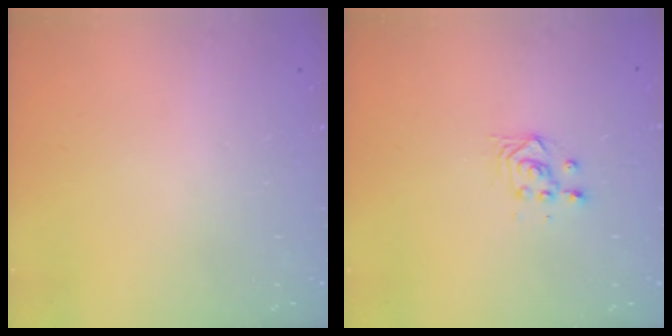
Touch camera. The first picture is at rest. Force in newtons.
{"total": 3.3, "press": 3.3, "slide": 0.2}